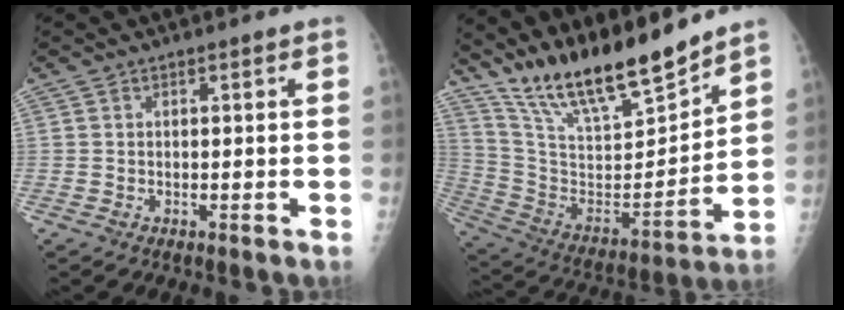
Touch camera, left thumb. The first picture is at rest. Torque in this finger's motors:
{"motor_torque": [0.55, 0.00, 1.41, -1.36, 0.25]}